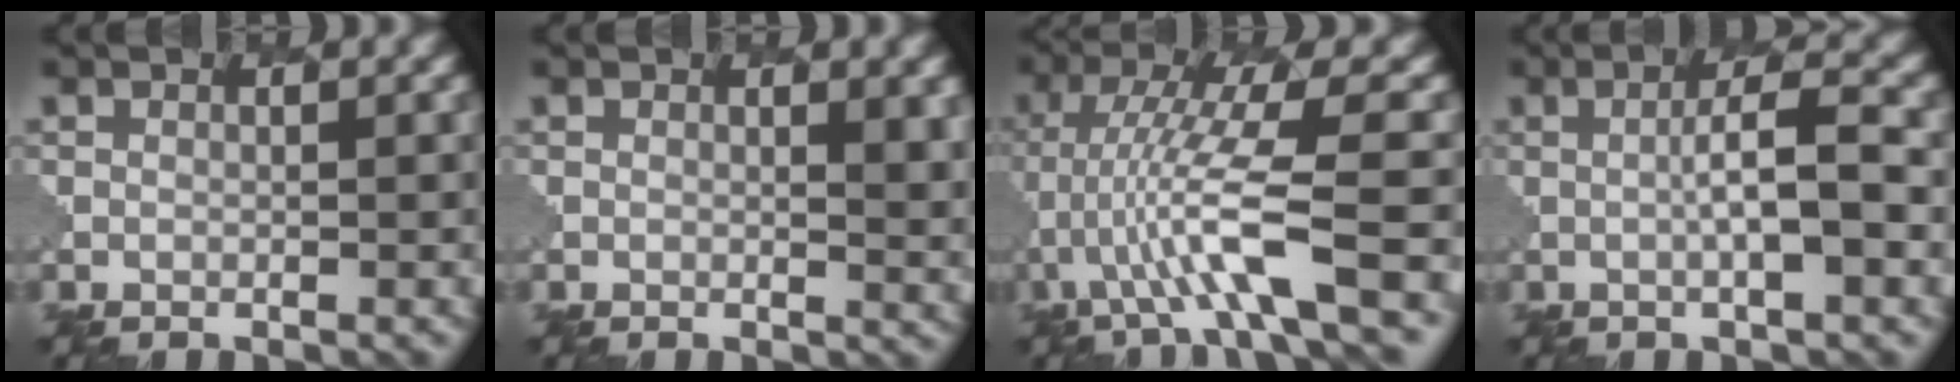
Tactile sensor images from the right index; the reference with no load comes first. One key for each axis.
{"total": 2.7, "fx": 0.8, "fy": 0.7, "fz": 2.5, "tx": -0.030, "ty": -0.001, "tz": 0.012}
{"total": 7.2, "fx": -2.3, "fy": 0.8, "fz": 6.8, "tx": -0.137, "ty": 0.007, "tz": -0.039}
{"total": 4.0, "fx": 0.2, "fy": 0.6, "fz": 4.0, "tx": -0.068, "ty": 0.006, "tz": 0.000}